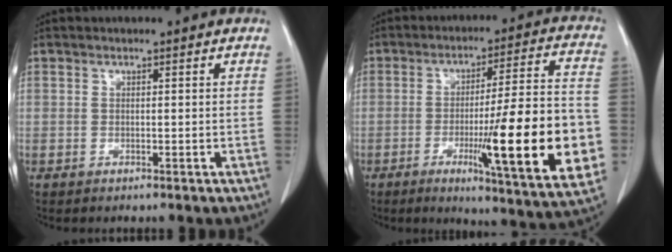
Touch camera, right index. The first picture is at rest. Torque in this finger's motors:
{"motor_torque": [1.92, -0.22, 1.03, 0.21]}